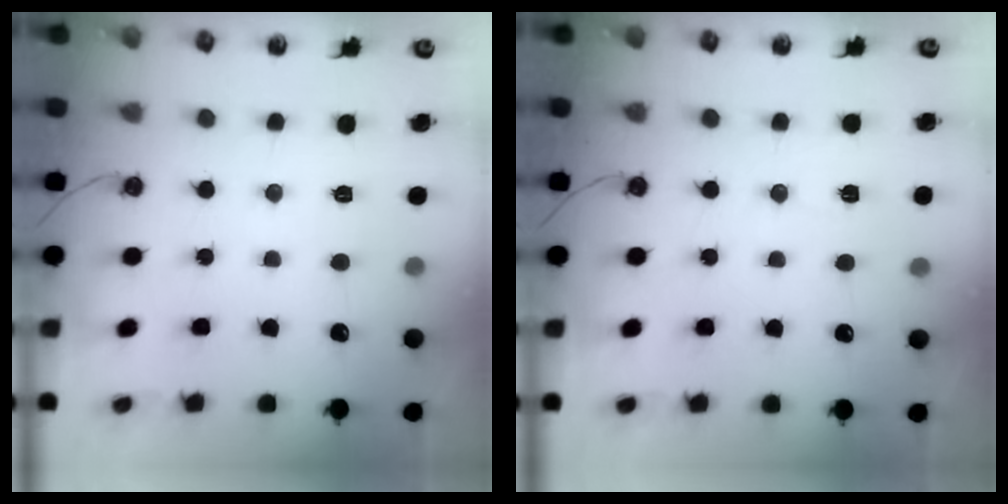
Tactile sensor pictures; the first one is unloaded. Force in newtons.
{"total": 4.2, "press": 4.1, "slide": 0.6}